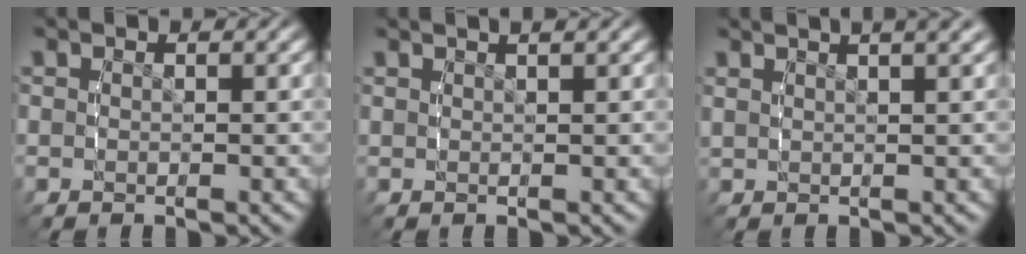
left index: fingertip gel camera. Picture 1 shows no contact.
{"total": 1.9, "force": [1.6, 0.1, 1.0], "torque": [-0.011, 0.007, 0.025]}
{"total": 4.5, "force": [3.0, 1.4, 3.0], "torque": [-0.035, 0.020, 0.044]}